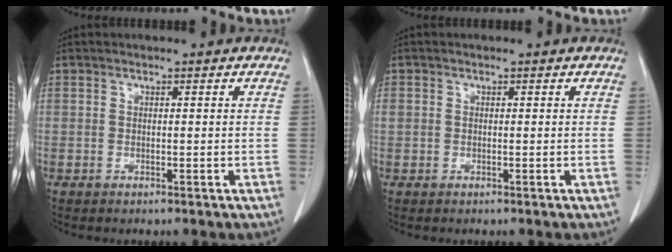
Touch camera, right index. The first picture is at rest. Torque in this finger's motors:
{"motor_torque": [0.08, 0.17, 0.09, 0.01]}